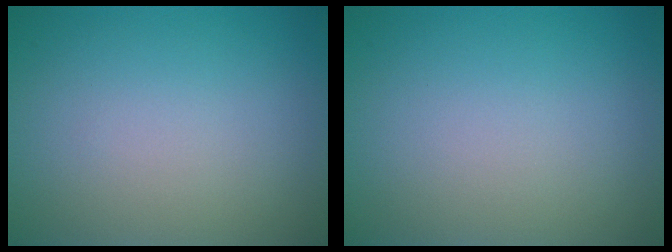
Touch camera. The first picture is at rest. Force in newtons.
{"total": 0.0}